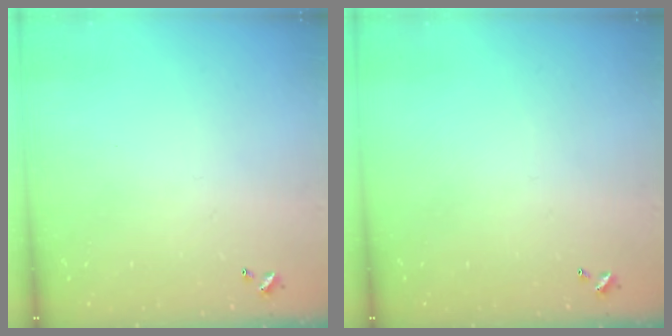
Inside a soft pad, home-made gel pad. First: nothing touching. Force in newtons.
{"total": 0.0}